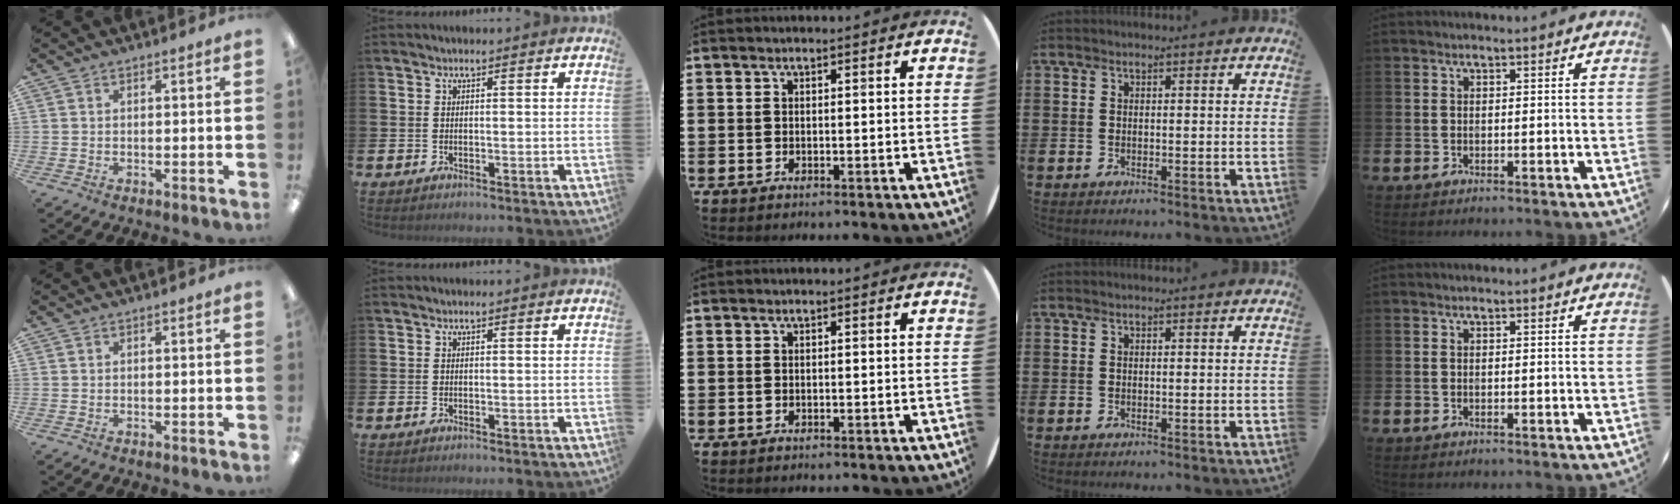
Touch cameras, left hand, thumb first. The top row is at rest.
{}